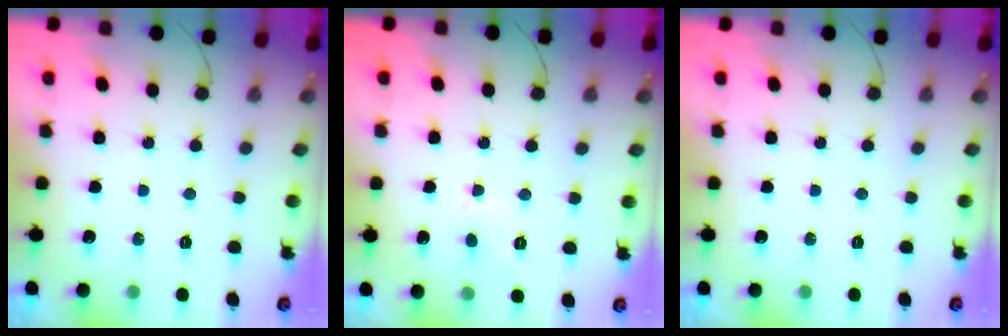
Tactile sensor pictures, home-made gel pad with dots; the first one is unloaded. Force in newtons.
{"total": 3.7, "press": 3.7, "slide": 0.3}
{"total": 0.0}